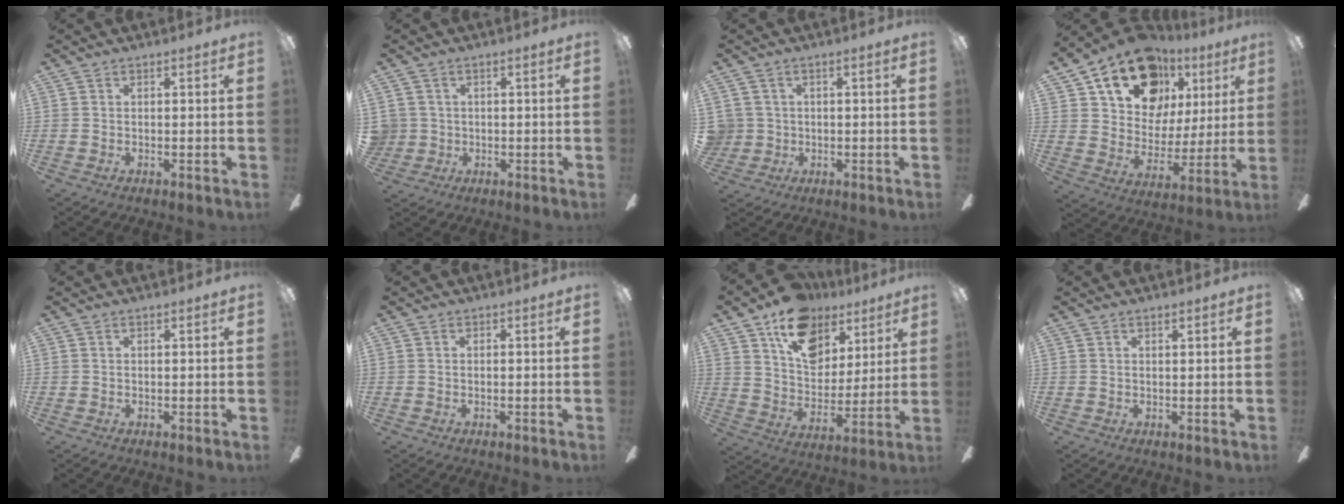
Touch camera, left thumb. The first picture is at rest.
{"total": 3.1, "force": [0.6, 3.1, 0.2], "torque": [-0.013, 0.008, 0.011]}
{"total": 3.5, "force": [0.6, 3.4, 0.2], "torque": [-0.015, 0.010, 0.014]}
{"total": 20.3, "force": [12.2, 13.2, 9.4], "torque": [-0.172, -0.056, 0.225]}
{"total": 0.0}
{"total": 0.0}
{"total": 17.3, "force": [10.8, 11.1, 7.9], "torque": [-0.122, -0.054, 0.198]}
{"total": 0.8, "force": [0.8, 0.0, 0.3], "torque": [-0.007, -0.001, 0.014]}